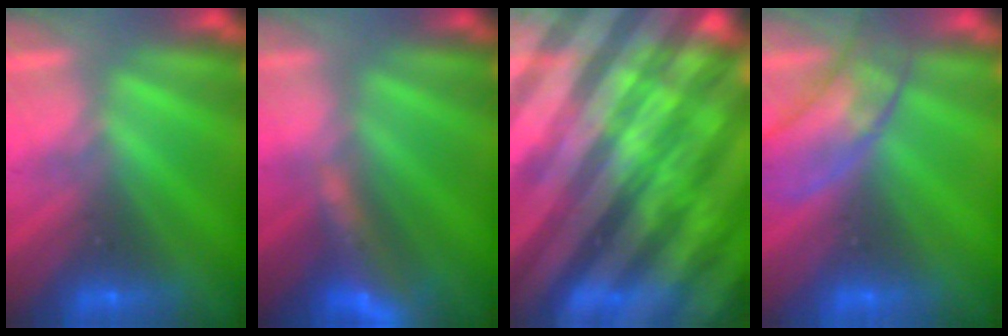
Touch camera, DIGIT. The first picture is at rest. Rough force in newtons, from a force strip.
{"total": 9.4}
{"total": 6.2}
{"total": 2.9}